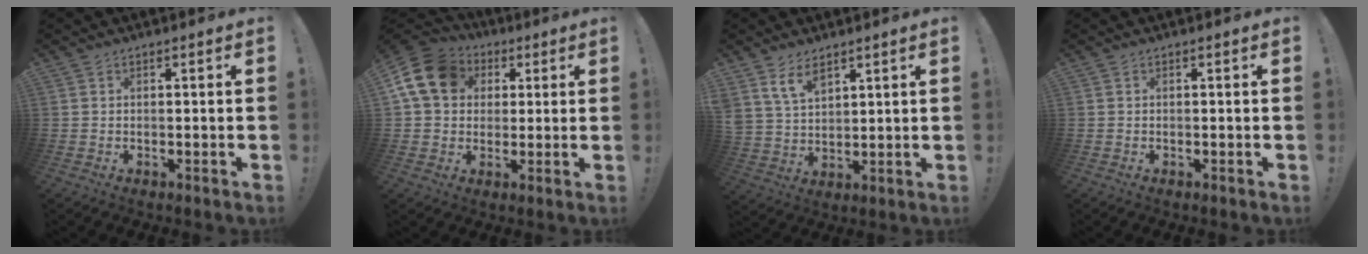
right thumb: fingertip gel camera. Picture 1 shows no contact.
{"total": 15.1, "force": [4.4, 11.9, 8.2], "torque": [-0.136, -0.006, 0.088]}
{"total": 8.0, "force": [5.8, 4.1, 3.6], "torque": [-0.070, -0.029, 0.113]}
{"total": 0.0}